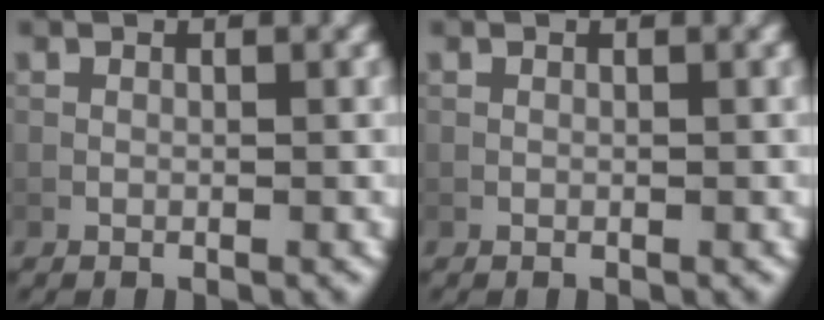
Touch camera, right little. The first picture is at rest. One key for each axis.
{"total": 0.0}